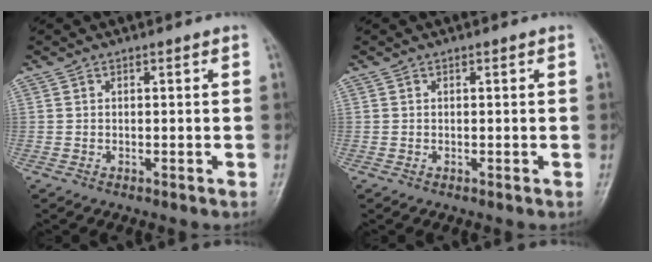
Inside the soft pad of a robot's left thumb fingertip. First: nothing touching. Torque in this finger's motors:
{"motor_torque": [0.02, 0.02, -0.03, -0.02, 0.00]}